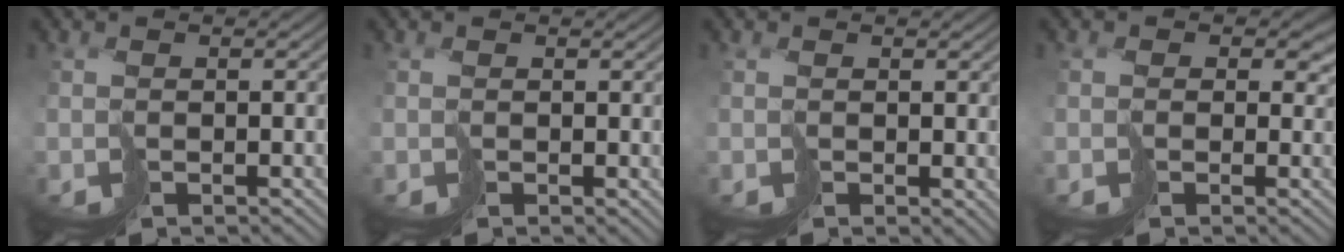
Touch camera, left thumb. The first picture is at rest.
{"total": 0.5, "force": [0.4, 0.0, -0.3], "torque": [0.003, 0.000, 0.007]}
{"total": 0.8, "force": [0.7, 0.4, 0.2], "torque": [-0.006, -0.003, 0.014]}
{"total": 2.5, "force": [0.6, 2.3, 0.9], "torque": [-0.018, -0.003, 0.009]}